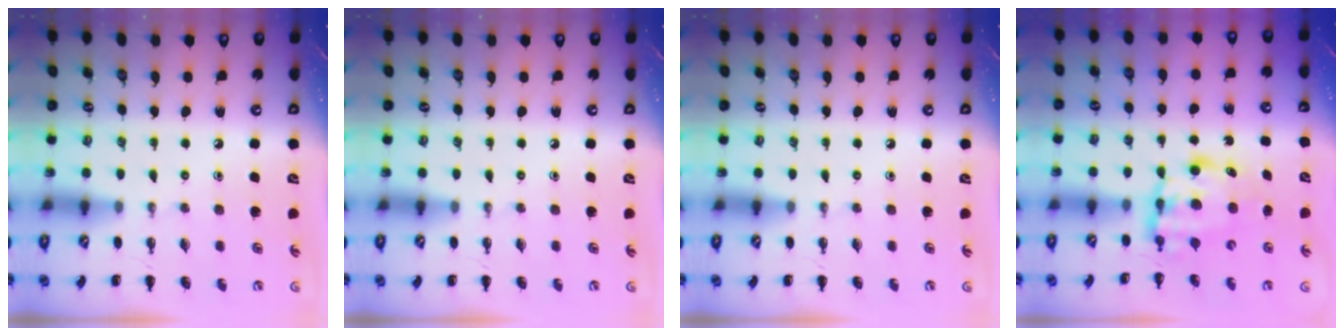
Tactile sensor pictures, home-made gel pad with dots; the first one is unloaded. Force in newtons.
{"total": 0.0}
{"total": 0.0}
{"total": 5.6, "press": 5.6, "slide": 0.5}